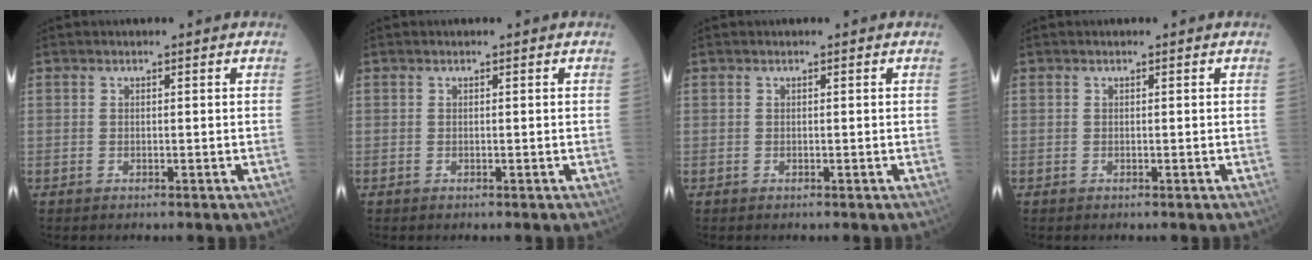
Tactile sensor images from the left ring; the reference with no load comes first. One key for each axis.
{"total": 0.0}
{"total": 0.0}
{"total": 0.0}